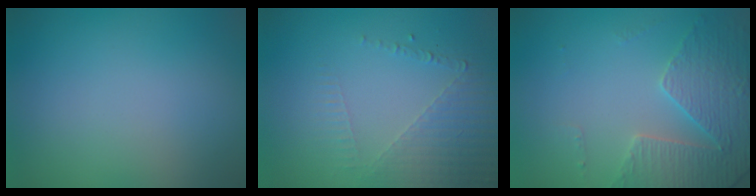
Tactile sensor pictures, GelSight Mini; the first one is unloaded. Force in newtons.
{"total": 5.0, "press": 2.9, "slide": 4.1}
{"total": 4.5, "press": 3.8, "slide": 2.4}